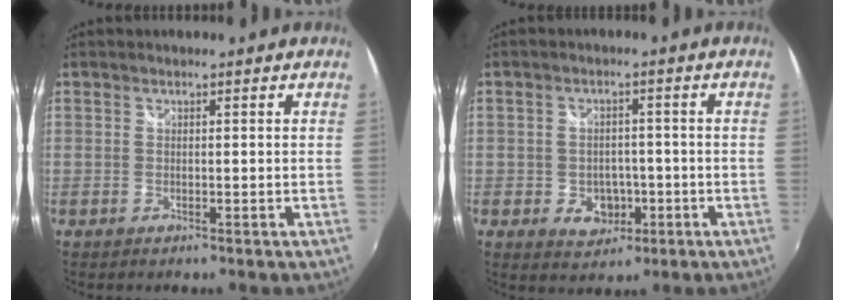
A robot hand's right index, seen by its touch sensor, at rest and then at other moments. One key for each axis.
{"total": 5.9, "fx": -1.8, "fy": 4.9, "fz": 2.8, "tx": -0.059, "ty": 0.004, "tz": -0.015}